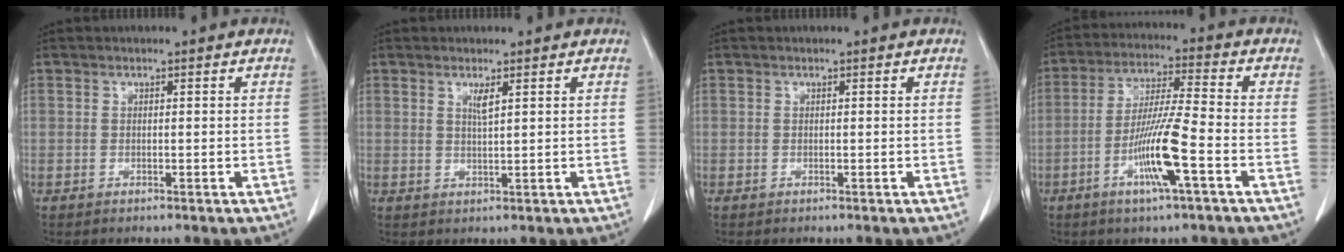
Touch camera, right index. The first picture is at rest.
{"total": 1.7, "force": [0.9, 0.0, 1.5], "torque": [-0.030, -0.004, 0.019]}
{"total": 0.0}
{"total": 7.8, "force": [-2.7, 0.0, 7.3], "torque": [-0.136, -0.006, -0.051]}